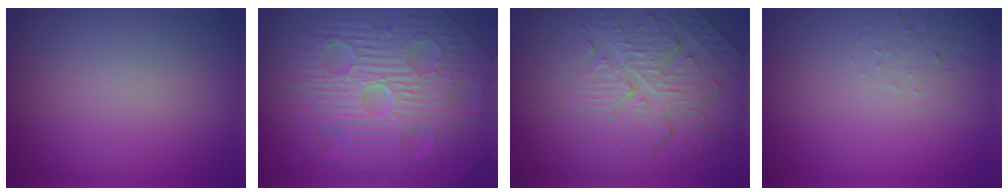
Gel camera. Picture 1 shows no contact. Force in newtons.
{"total": 11.2, "press": 7.4, "slide": 8.5}
{"total": 4.8, "press": 3.6, "slide": 3.2}
{"total": 1.6, "press": 1.6, "slide": 0.4}